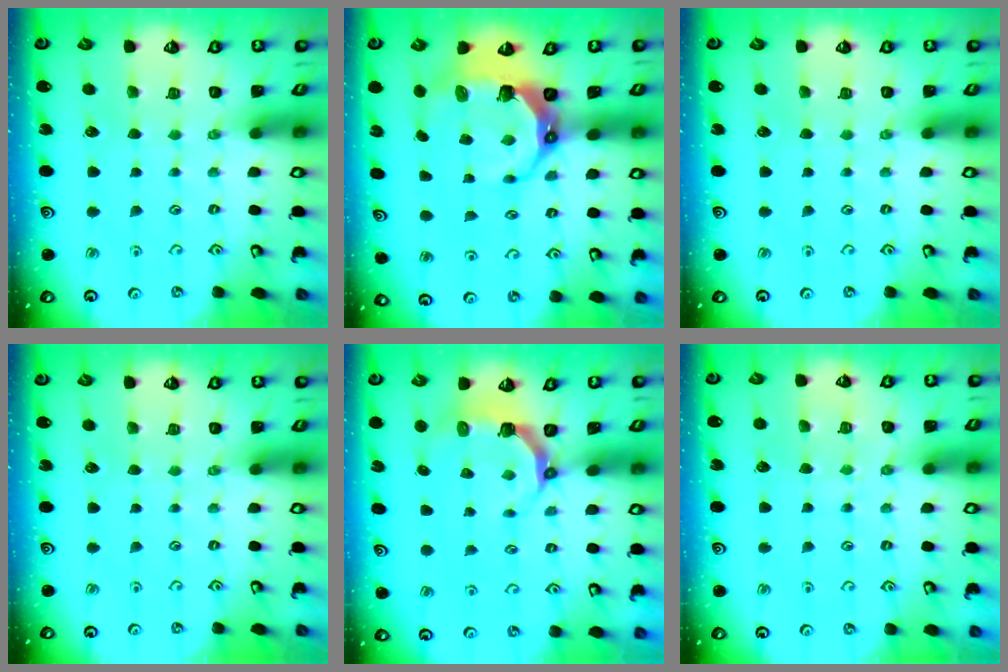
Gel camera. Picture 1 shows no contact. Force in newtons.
{"total": 9.3, "press": 7.9, "slide": 5.0}
{"total": 0.0}
{"total": 0.0}
{"total": 5.9, "press": 4.4, "slide": 4.0}
{"total": 5.9, "press": 5.9, "slide": 0.7}